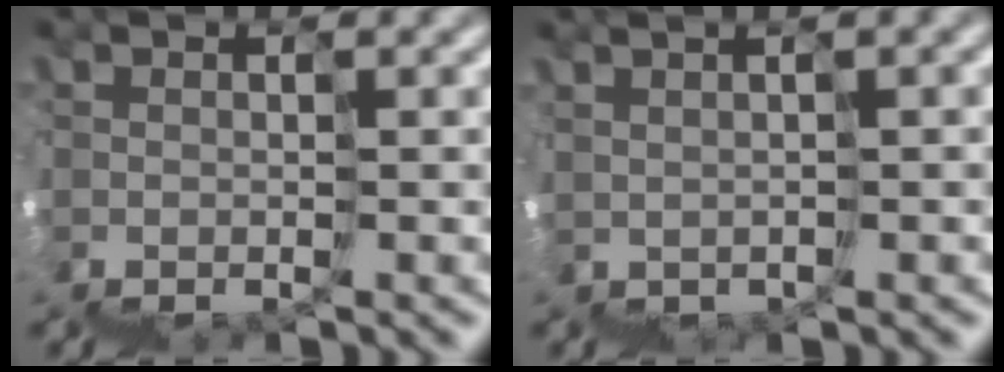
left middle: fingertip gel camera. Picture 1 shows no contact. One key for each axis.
{"total": 2.4, "fx": 2.1, "fy": -0.8, "fz": 0.8, "tx": 0.011, "ty": 0.039, "tz": 0.040}